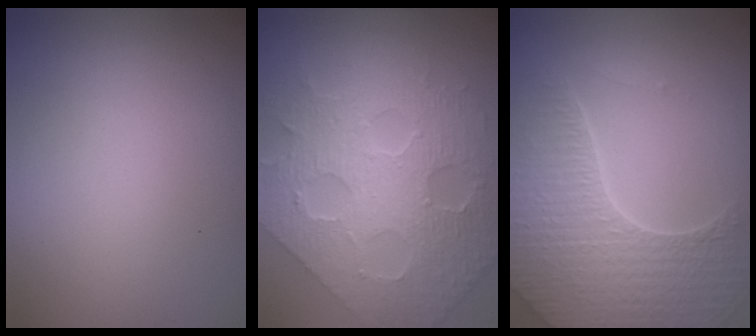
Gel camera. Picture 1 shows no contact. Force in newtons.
{"total": 9.0, "press": 6.5, "slide": 6.2}
{"total": 7.0, "press": 5.2, "slide": 4.6}